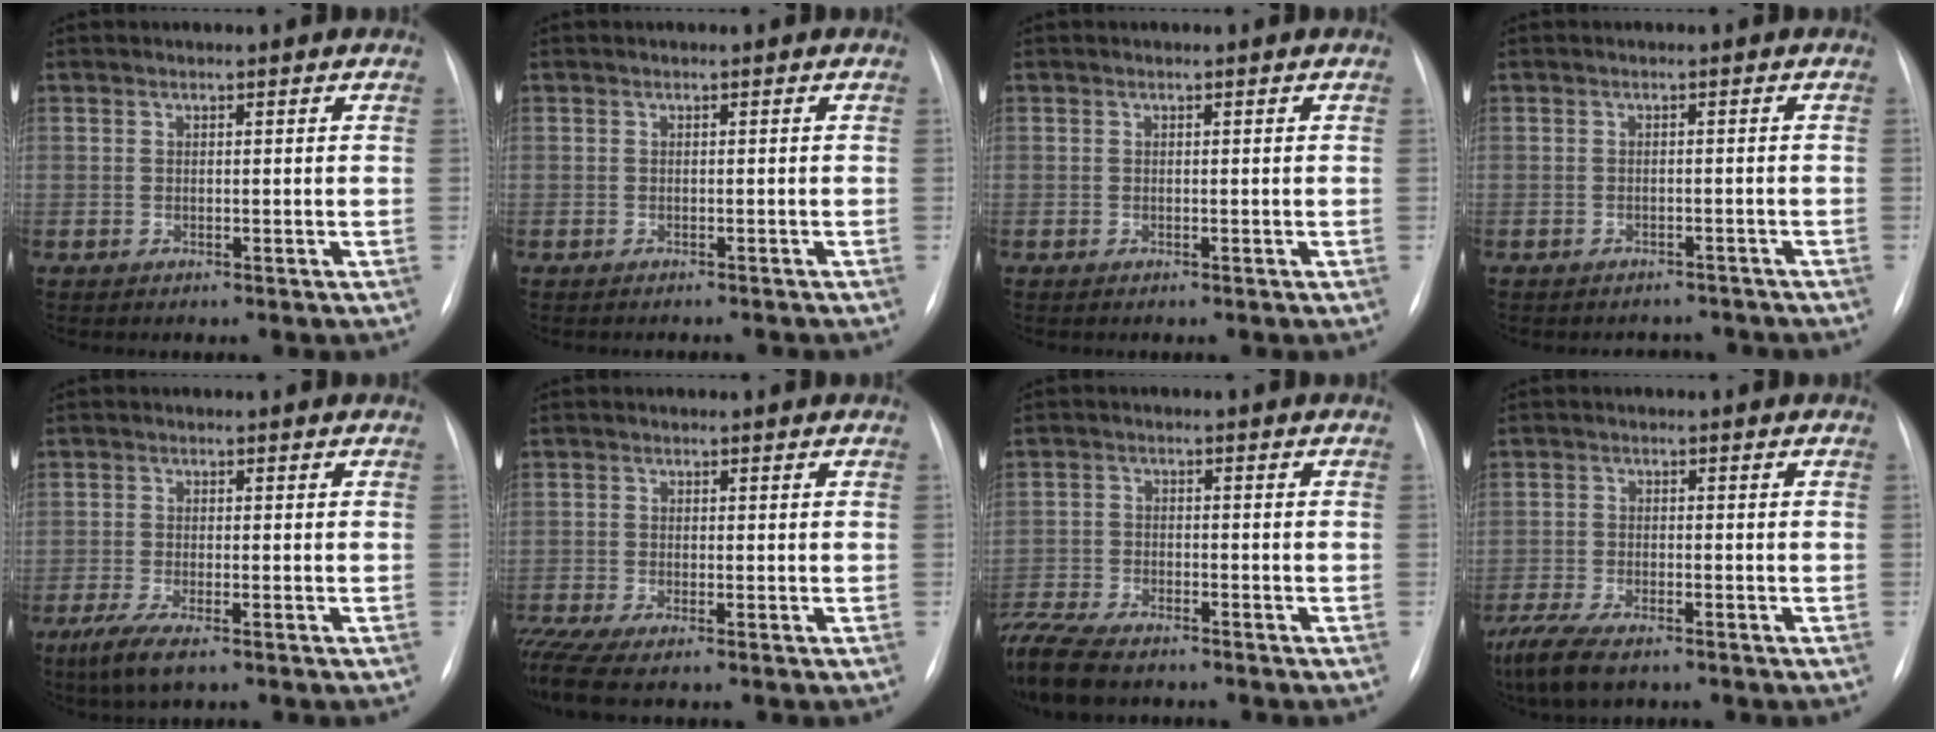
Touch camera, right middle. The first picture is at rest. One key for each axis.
{"total": 3.1, "fx": -2.9, "fy": 0.4, "fz": 0.9, "tx": -0.015, "ty": -0.005, "tz": -0.033}
{"total": 0.0}
{"total": 4.3, "fx": -3.9, "fy": 1.7, "fz": 0.0, "tx": 0.003, "ty": 0.005, "tz": -0.043}
{"total": 4.8, "fx": -3.0, "fy": 0.8, "fz": 3.7, "tx": -0.084, "ty": -0.018, "tz": -0.051}
{"total": 5.0, "fx": -3.7, "fy": 0.5, "fz": 3.3, "tx": -0.073, "ty": -0.012, "tz": -0.069}
{"total": 13.0, "fx": -10.7, "fy": 3.9, "fz": 6.3, "tx": -0.155, "ty": -0.019, "tz": -0.178}
{"total": 8.7, "fx": -6.5, "fy": 2.6, "fz": 5.2, "tx": -0.102, "ty": -0.022, "tz": -0.108}